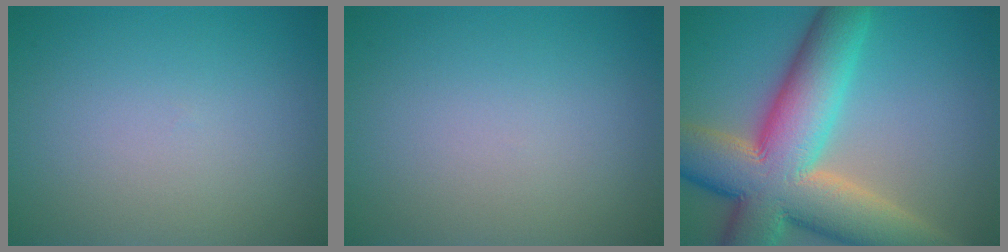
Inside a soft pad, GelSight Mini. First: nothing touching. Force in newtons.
{"total": 0.0}
{"total": 14.3, "press": 14.2, "slide": 1.1}